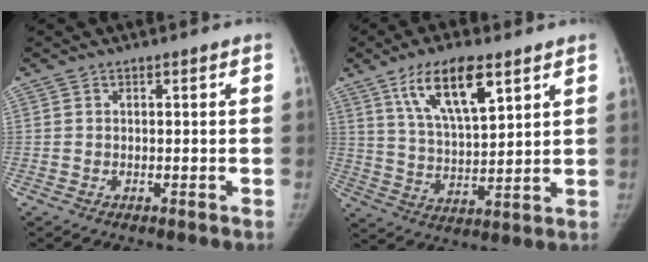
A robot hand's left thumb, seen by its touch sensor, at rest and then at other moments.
{"total": 13.4, "force": [7.4, 4.8, 10.1], "torque": [-0.160, -0.030, 0.139]}